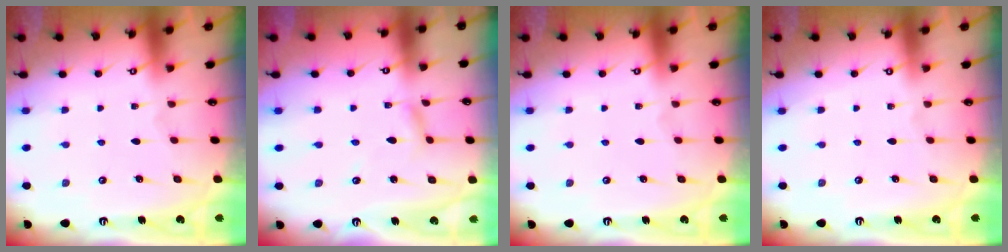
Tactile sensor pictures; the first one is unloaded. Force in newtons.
{"total": 2.9, "press": 2.9, "slide": 0.2}
{"total": 0.0}
{"total": 0.6, "press": 0.5, "slide": 0.4}